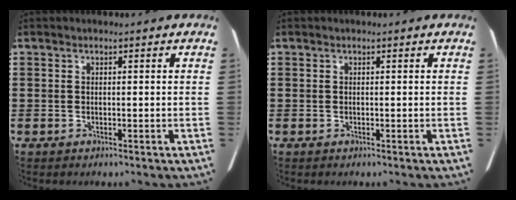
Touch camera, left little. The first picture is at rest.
{"total": 0.0}